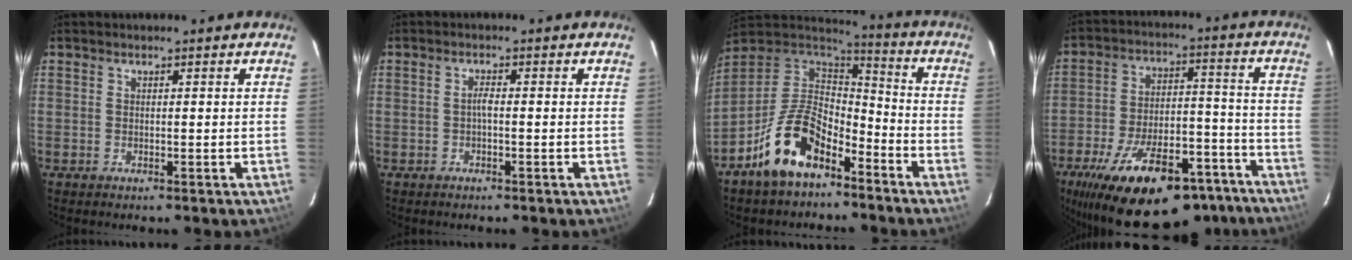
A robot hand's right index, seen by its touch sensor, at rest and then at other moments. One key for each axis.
{"total": 1.2, "fx": -0.4, "fy": 0.2, "fz": 1.1, "tx": -0.022, "ty": 0.006, "tz": -0.009}
{"total": 15.6, "fx": -9.4, "fy": 7.9, "fz": 9.6, "tx": -0.201, "ty": 0.019, "tz": -0.167}
{"total": 29.4, "fx": -21.7, "fy": 11.2, "fz": 16.5, "tx": -0.286, "ty": 0.000, "tz": -0.301}